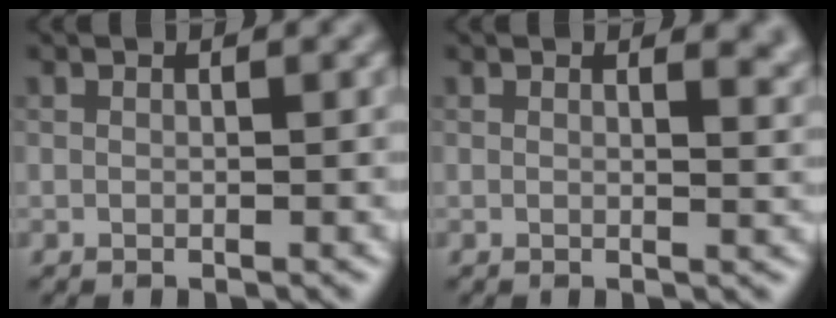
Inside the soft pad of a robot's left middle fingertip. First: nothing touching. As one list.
[{"total": 2.0, "force": [1.5, 0.7, 1.1], "torque": [-0.006, -0.005, 0.023]}]